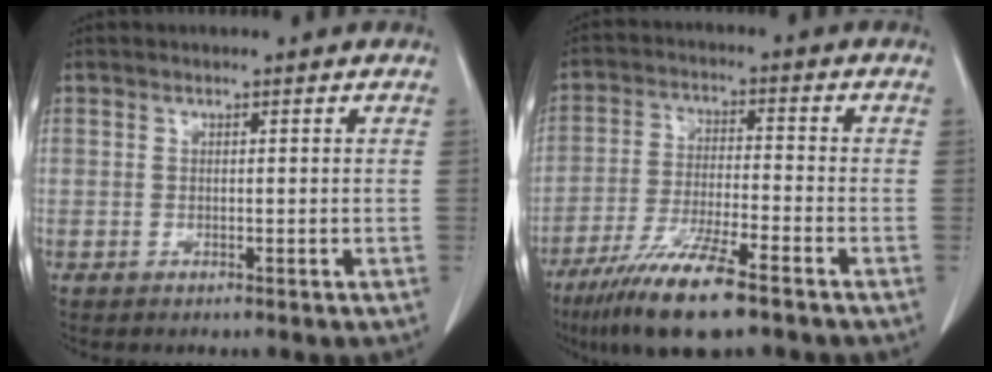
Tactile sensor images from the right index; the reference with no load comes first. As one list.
[{"total": 11.9, "force": [-8.0, 1.4, 8.6], "torque": [-0.166, -0.028, -0.143]}]